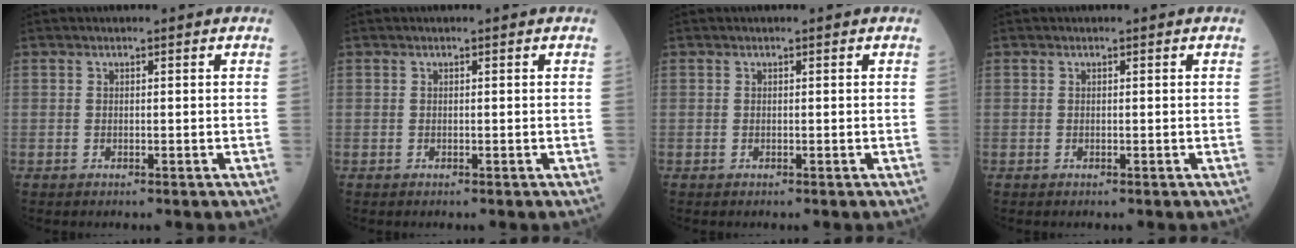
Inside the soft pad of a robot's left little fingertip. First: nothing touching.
{"total": 0.0}
{"total": 0.0}
{"total": 0.0}